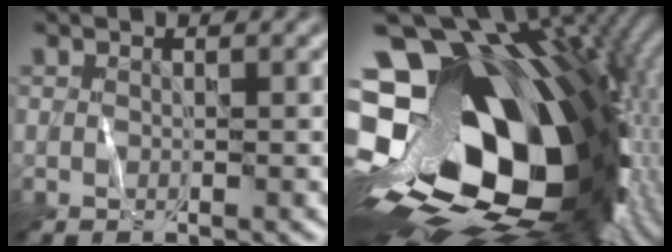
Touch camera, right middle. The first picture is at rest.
{"total": 20.5, "force": [-0.8, 13.8, 15.2], "torque": [-0.263, -0.014, -0.006]}